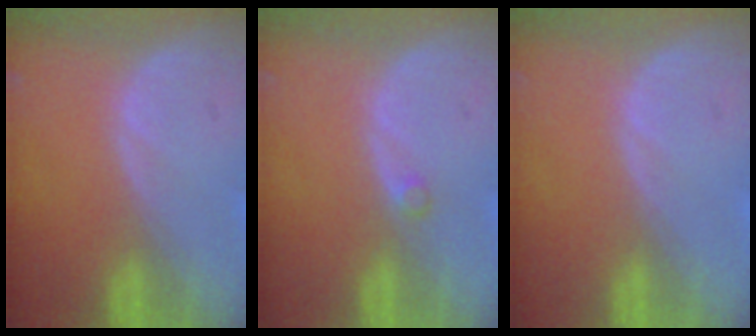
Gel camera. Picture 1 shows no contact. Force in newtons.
{"total": 0.9, "press": 0.9, "slide": 0.2}
{"total": 0.5, "press": 0.0, "slide": 0.5}